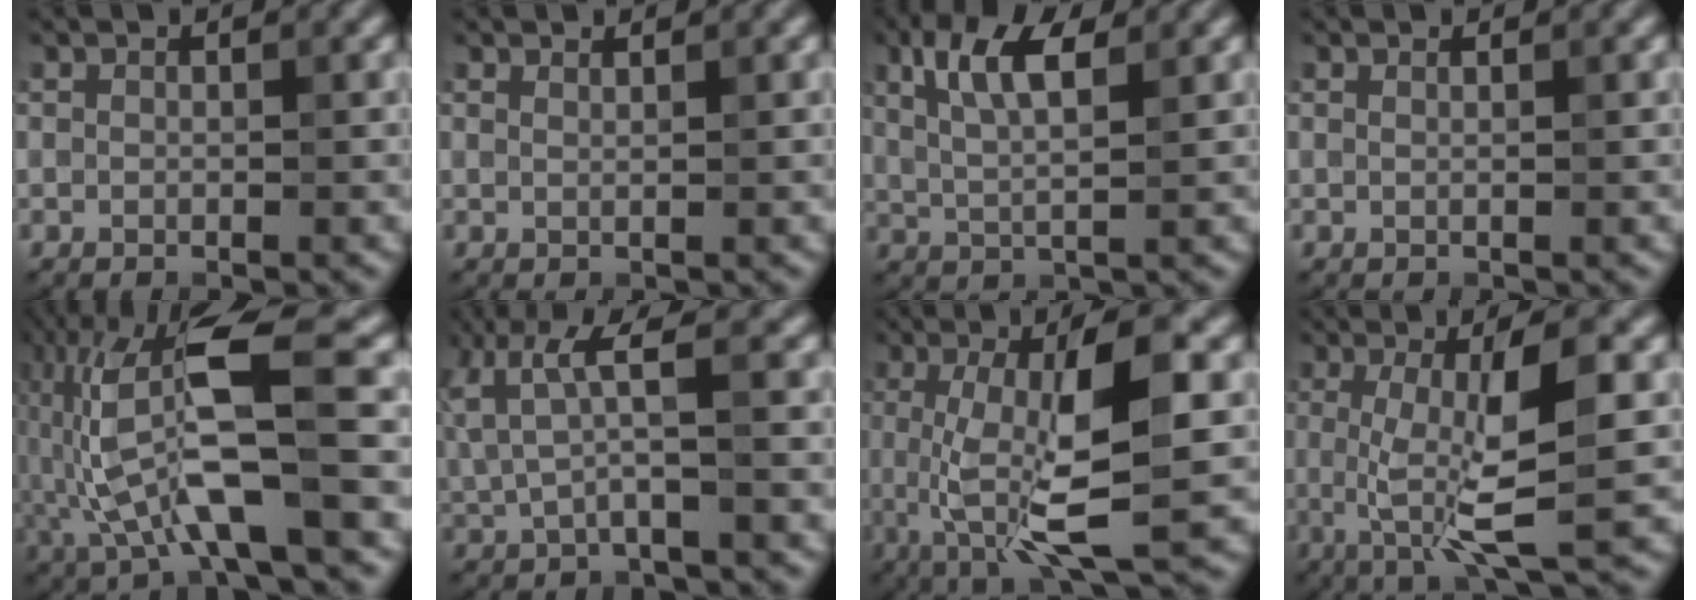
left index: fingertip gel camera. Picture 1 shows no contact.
{"total": 1.4, "force": [1.0, 0.5, 0.7], "torque": [0.001, -0.003, 0.002]}
{"total": 5.3, "force": [2.1, 1.8, 4.6], "torque": [-0.092, 0.004, 0.036]}
{"total": 1.2, "force": [0.7, 0.6, 0.8], "torque": [-0.003, -0.006, -0.004]}
{"total": 10.8, "force": [-1.6, 2.8, 10.4], "torque": [-0.217, 0.011, -0.029]}
{"total": 3.6, "force": [0.8, 0.4, 3.5], "torque": [-0.077, 0.003, 0.020]}
{"total": 10.1, "force": [0.0, 2.6, 9.7], "torque": [-0.163, -0.004, 0.004]}
{"total": 8.1, "force": [0.0, 1.7, 7.9], "torque": [-0.130, -0.007, 0.003]}